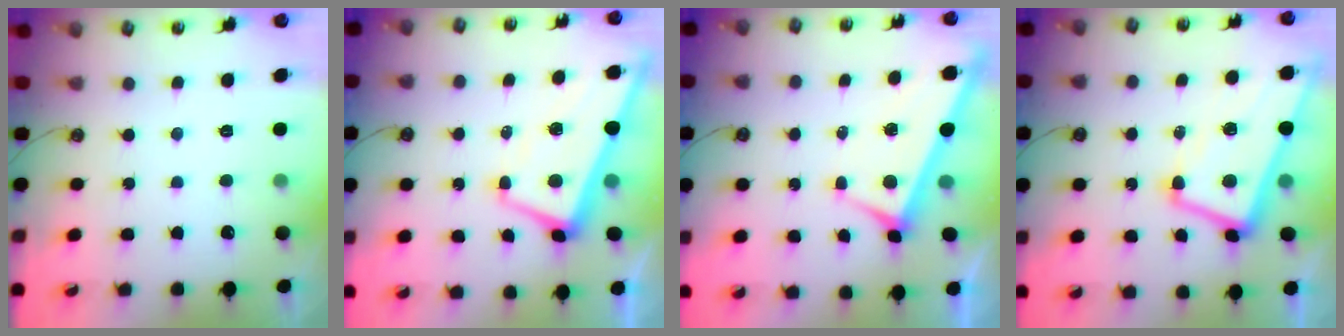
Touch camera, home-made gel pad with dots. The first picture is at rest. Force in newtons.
{"total": 1.1, "press": 0.7, "slide": 0.8}
{"total": 3.8, "press": 3.7, "slide": 0.4}
{"total": 4.6, "press": 4.4, "slide": 1.2}